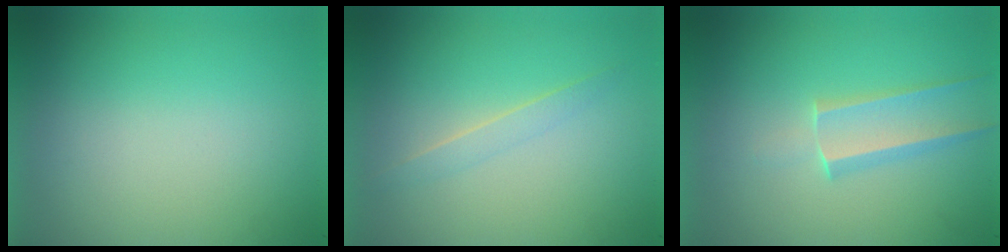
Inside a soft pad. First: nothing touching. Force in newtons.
{"total": 1.1}
{"total": 2.0}